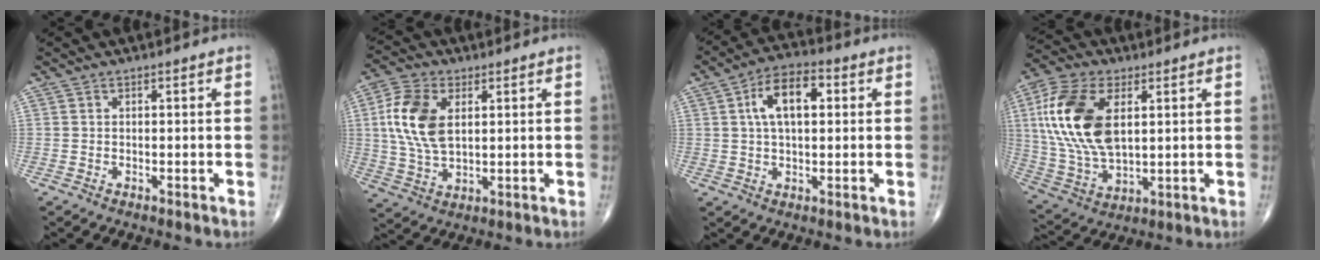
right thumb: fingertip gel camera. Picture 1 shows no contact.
{"total": 12.0, "force": [2.6, 6.9, 9.4], "torque": [-0.192, -0.002, 0.048]}
{"total": 10.2, "force": [2.4, 5.3, 8.4], "torque": [-0.137, 0.017, 0.033]}
{"total": 18.9, "force": [4.4, 10.3, 15.3], "torque": [-0.314, -0.010, 0.082]}